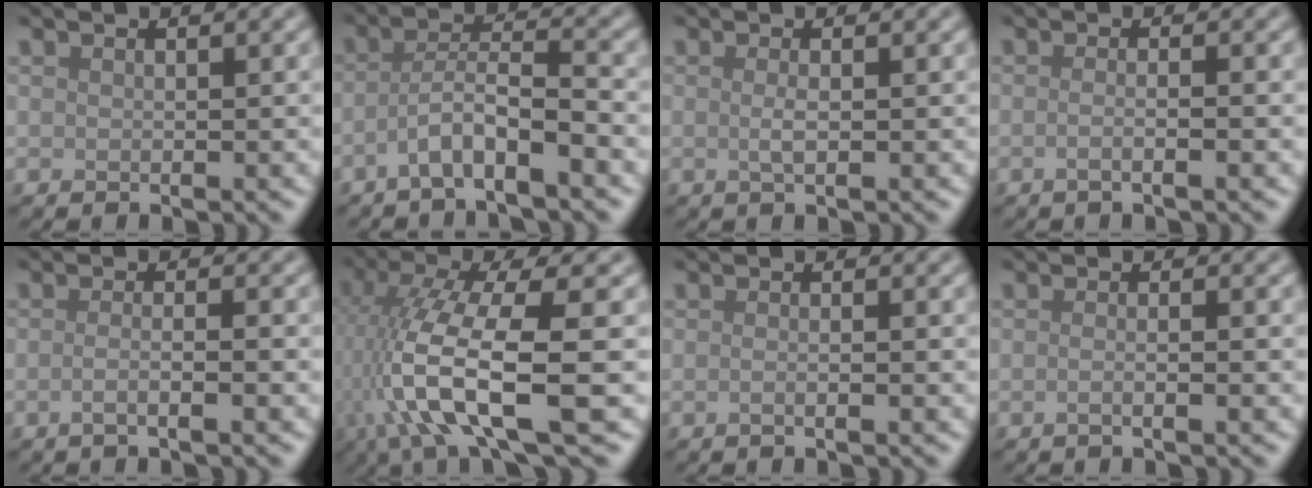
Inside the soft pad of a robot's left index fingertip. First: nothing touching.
{"total": 4.0, "force": [-2.1, 0.7, 3.4], "torque": [-0.062, 0.011, -0.049]}
{"total": 1.3, "force": [0.0, 0.3, 1.2], "torque": [-0.023, 0.000, -0.002]}
{"total": 2.3, "force": [-0.3, 0.9, 2.0], "torque": [-0.008, -0.006, -0.022]}
{"total": 2.3, "force": [-0.6, 0.8, 2.1], "torque": [-0.022, -0.001, -0.018]}
{"total": 10.2, "force": [-2.0, 2.6, 9.7], "torque": [-0.186, 0.002, -0.040]}
{"total": 2.0, "force": [0.1, 1.0, 1.7], "torque": [0.005, -0.006, -0.018]}
{"total": 2.2, "force": [-0.1, 1.1, 1.9], "torque": [0.001, -0.006, -0.020]}